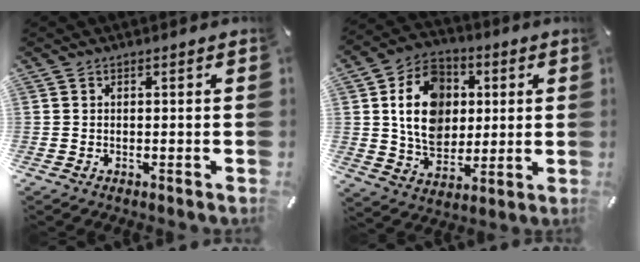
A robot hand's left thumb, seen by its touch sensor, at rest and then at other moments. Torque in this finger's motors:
{"motor_torque": [1.06, 1.00, 1.00, -0.82, 0.37]}